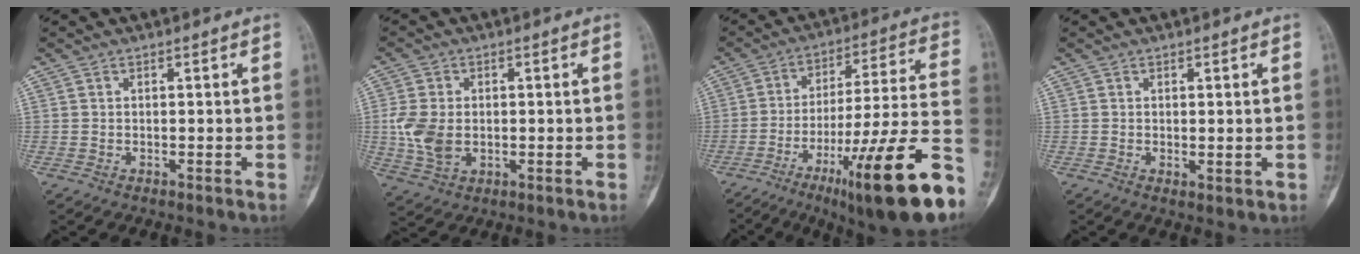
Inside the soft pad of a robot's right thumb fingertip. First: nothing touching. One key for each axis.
{"total": 7.8, "fx": -0.1, "fy": 5.4, "fz": 5.6, "tx": -0.113, "ty": 0.001, "tz": 0.004}
{"total": 25.0, "fx": -13.0, "fy": 2.8, "fz": 21.2, "tx": -0.286, "ty": 0.052, "tz": -0.199}
{"total": 1.7, "fx": 0.0, "fy": 0.9, "fz": 1.4, "tx": -0.016, "ty": -0.005, "tz": 0.005}